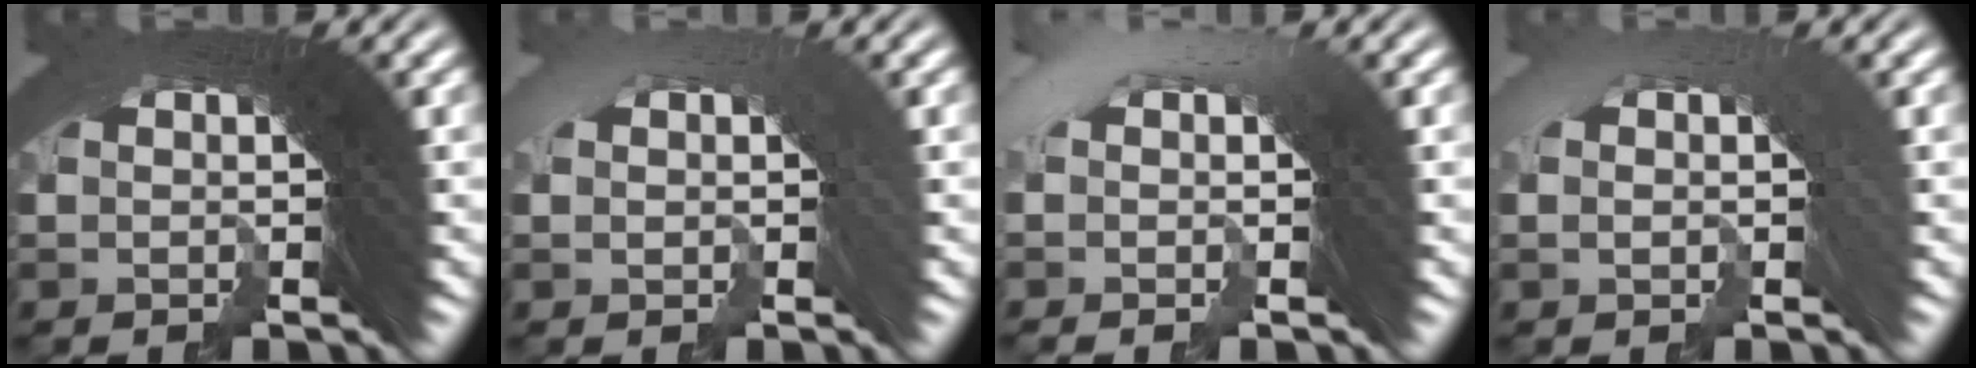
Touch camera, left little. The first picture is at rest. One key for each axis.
{"total": 0.6, "fx": -0.4, "fy": 0.2, "fz": 0.4, "tx": 0.015, "ty": 0.017, "tz": -0.009}
{"total": 1.0, "fx": -0.4, "fy": 0.2, "fz": 0.9, "tx": 0.000, "ty": 0.026, "tz": -0.015}
{"total": 0.9, "fx": -0.4, "fy": 0.3, "fz": 0.7, "tx": 0.010, "ty": 0.017, "tz": -0.012}